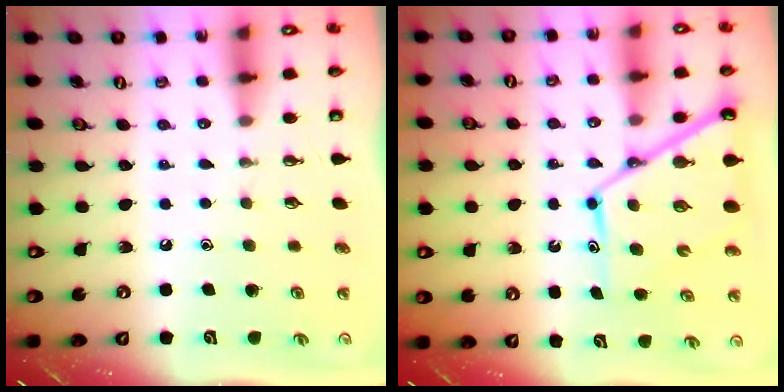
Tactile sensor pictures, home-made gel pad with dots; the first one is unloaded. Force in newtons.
{"total": 14.3, "press": 14.2, "slide": 1.4}